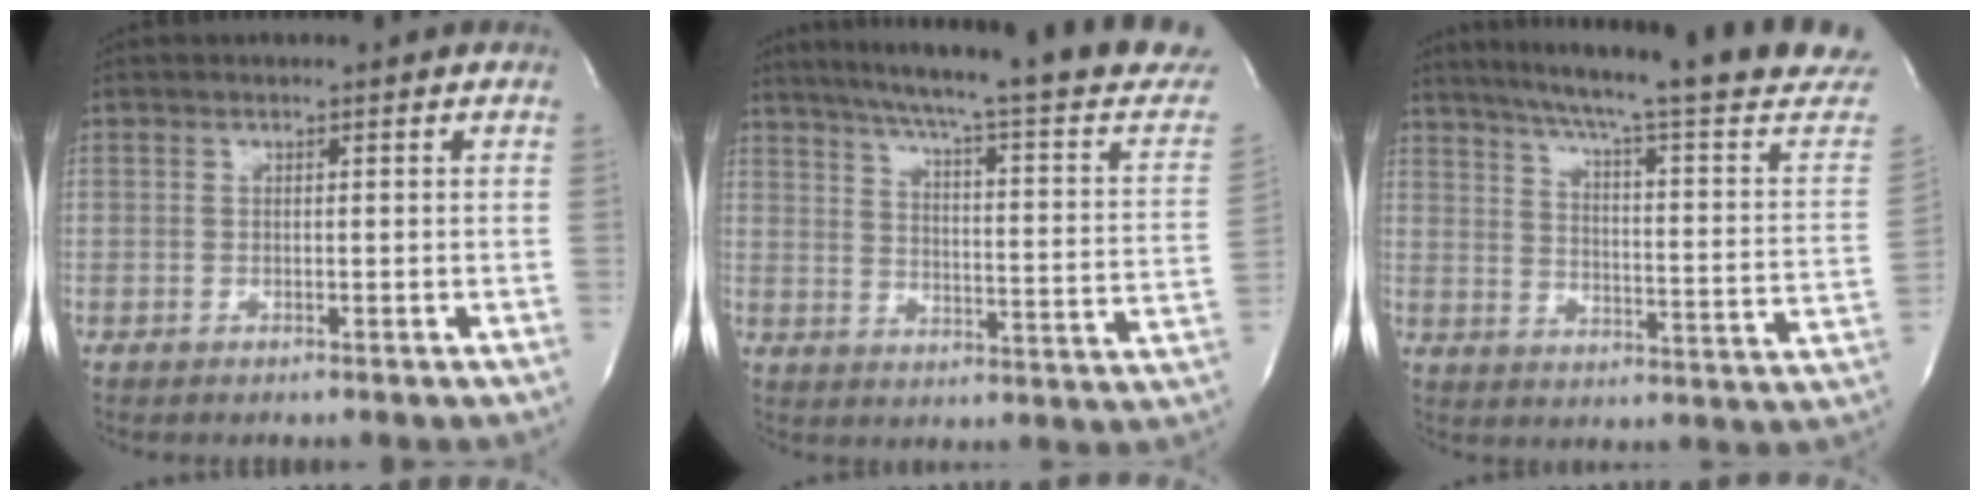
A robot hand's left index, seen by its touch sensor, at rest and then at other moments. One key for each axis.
{"total": 26.8, "fx": 23.3, "fy": 0.6, "fz": 13.2, "tx": -0.196, "ty": -0.071, "tz": 0.286}
{"total": 26.3, "fx": 22.6, "fy": -0.2, "fz": 13.4, "tx": -0.202, "ty": -0.069, "tz": 0.283}